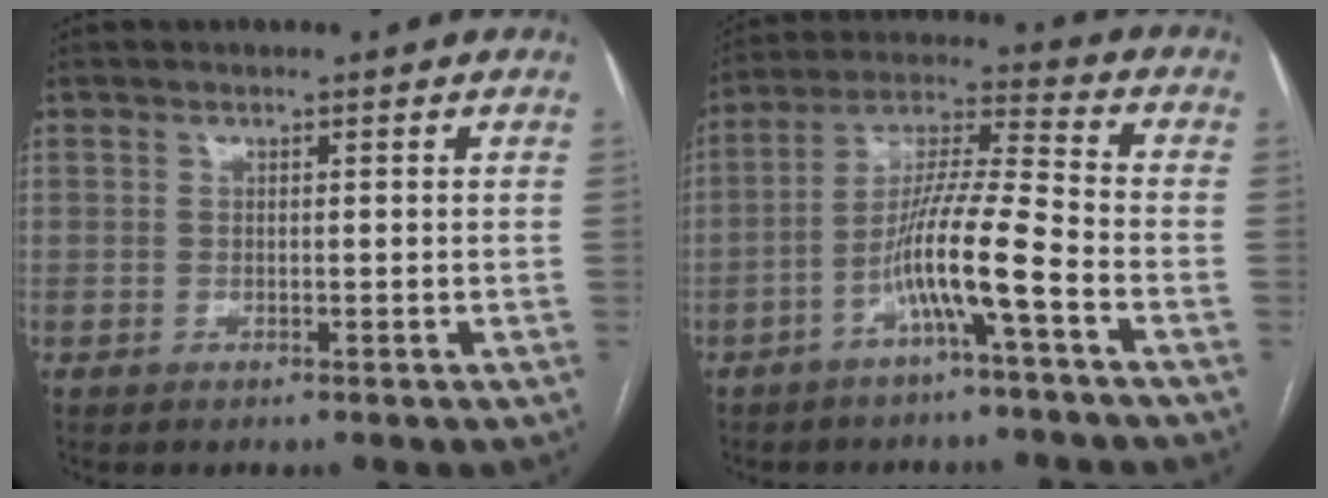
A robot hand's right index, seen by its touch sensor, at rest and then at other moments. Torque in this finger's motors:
{"motor_torque": [1.45, -0.69, 0.97, 0.21]}